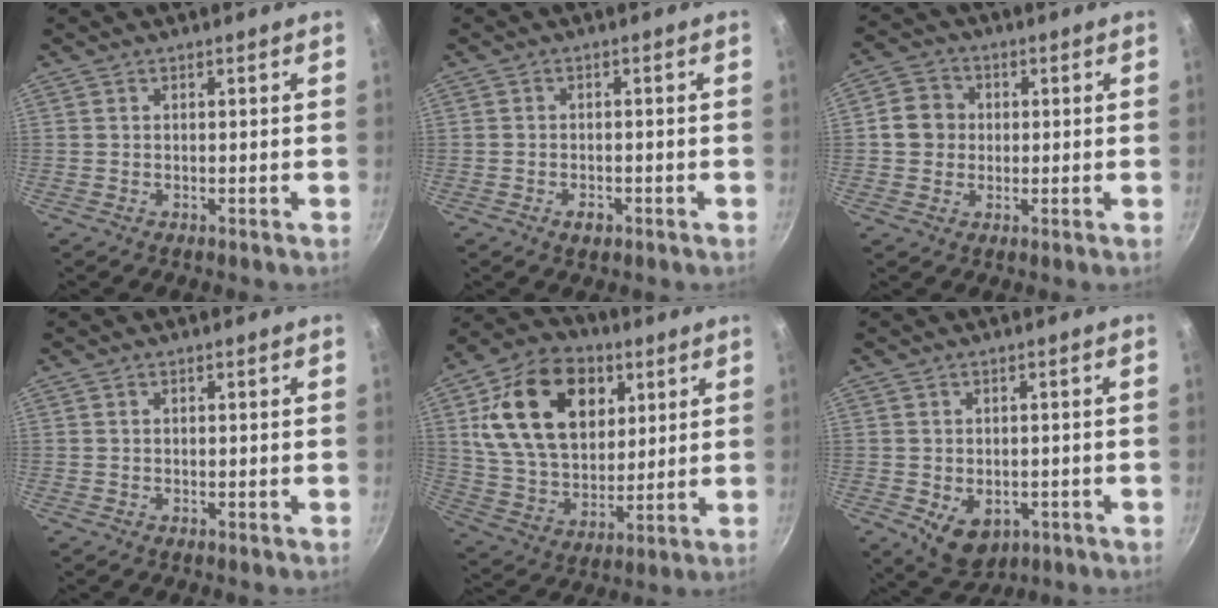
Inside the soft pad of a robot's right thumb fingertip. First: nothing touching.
{"total": 2.5, "force": [-1.3, 1.5, 1.4], "torque": [-0.022, 0.010, -0.021]}
{"total": 6.2, "force": [0.4, 5.7, 2.5], "torque": [-0.018, 0.008, -0.006]}
{"total": 0.6, "force": [0.2, 0.5, 0.3], "torque": [-0.004, 0.003, 0.004]}
{"total": 22.8, "force": [7.7, 15.6, 14.8], "torque": [-0.236, -0.013, 0.134]}
{"total": 7.1, "force": [-1.9, 5.1, 4.6], "torque": [-0.050, -0.004, -0.013]}